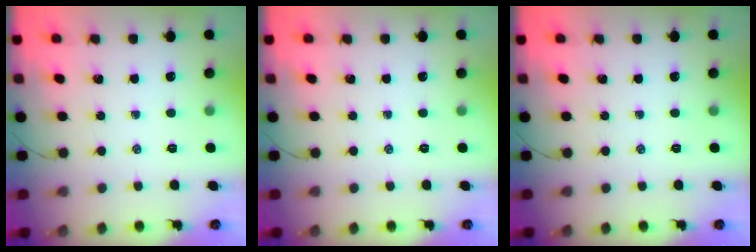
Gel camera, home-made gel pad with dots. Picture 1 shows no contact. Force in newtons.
{"total": 0.0}
{"total": 0.0}